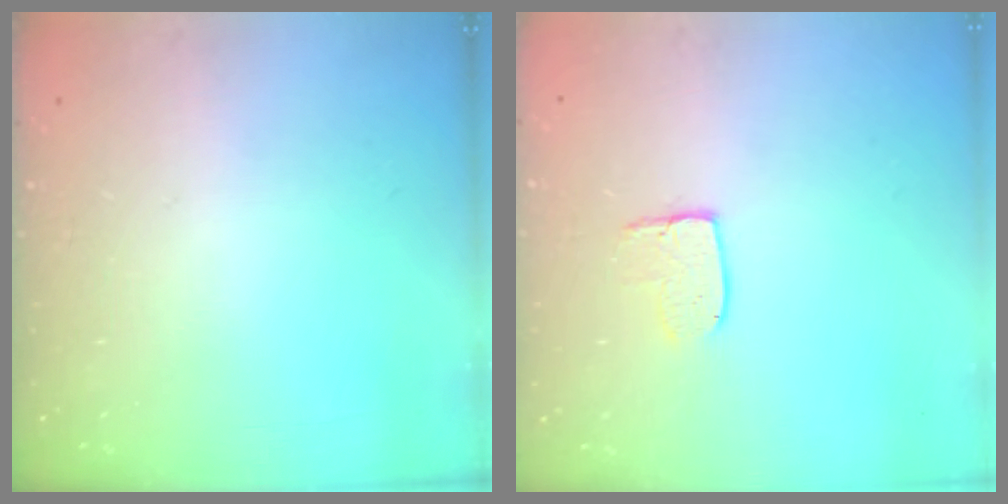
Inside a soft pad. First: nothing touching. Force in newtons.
{"total": 6.0, "press": 6.0, "slide": 0.3}